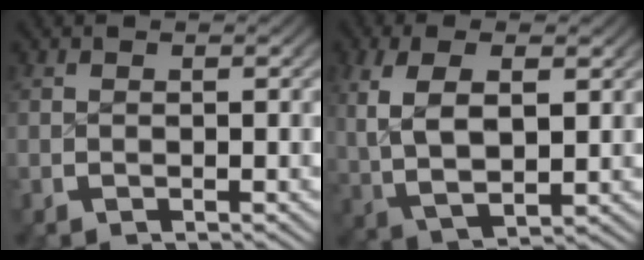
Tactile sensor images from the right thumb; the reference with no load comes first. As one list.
[{"total": 7.4, "force": [0.8, 4.5, 5.7], "torque": [-0.135, -0.017, 0.031]}]